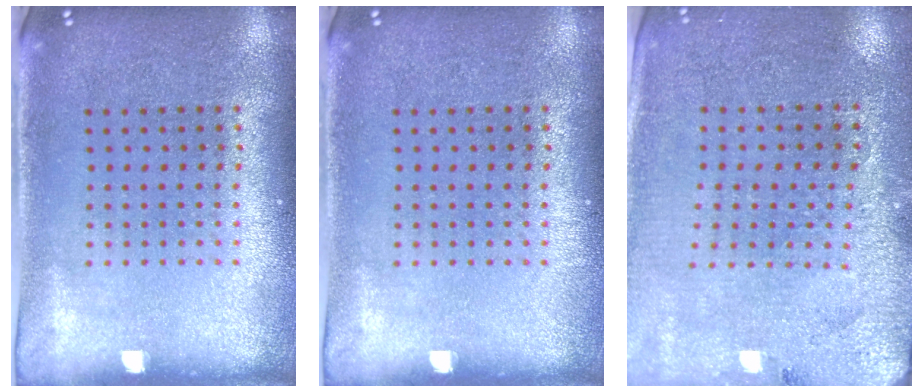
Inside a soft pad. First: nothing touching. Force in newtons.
{"total": 0.0}
{"total": 2.9, "press": 2.8, "slide": 0.4}